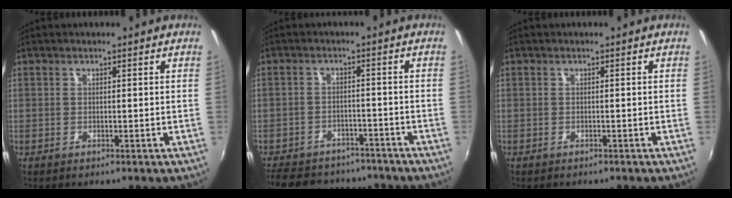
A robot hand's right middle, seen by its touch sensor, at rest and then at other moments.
{"total": 16.2, "force": [-13.6, 6.8, 5.6], "torque": [-0.138, 0.012, -0.187]}
{"total": 0.7, "force": [-0.6, 0.2, 0.1], "torque": [-0.005, -0.002, -0.010]}